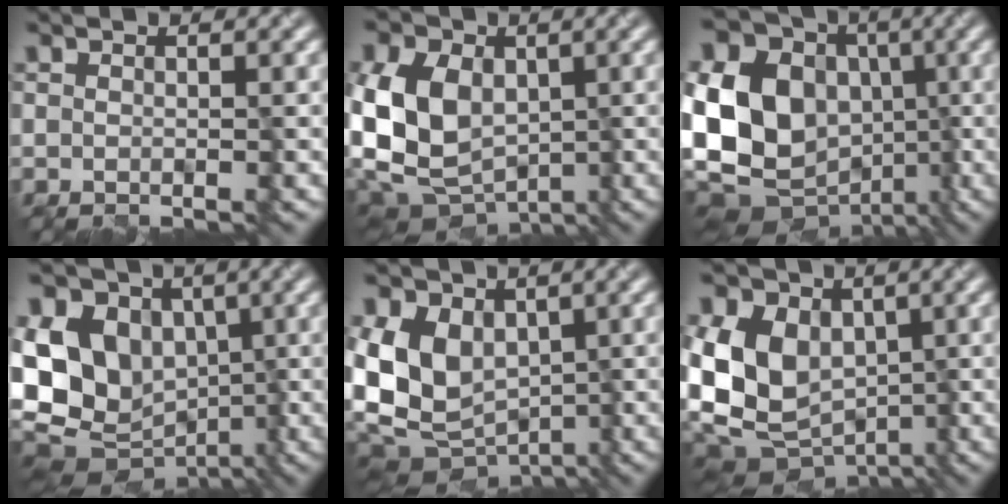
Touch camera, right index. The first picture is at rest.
{"total": 10.7, "force": [-0.8, 8.1, 7.0], "torque": [-0.141, 0.007, -0.018]}
{"total": 15.1, "force": [-2.1, 12.1, 8.8], "torque": [-0.199, 0.019, -0.049]}
{"total": 12.1, "force": [-0.7, 9.4, 7.5], "torque": [-0.141, 0.015, -0.019]}
{"total": 9.1, "force": [-0.8, 6.7, 6.1], "torque": [-0.108, 0.007, -0.020]}
{"total": 11.1, "force": [-0.8, 8.4, 7.1], "torque": [-0.139, 0.016, -0.020]}